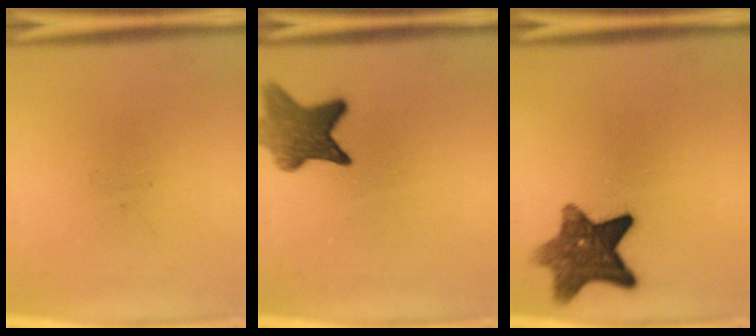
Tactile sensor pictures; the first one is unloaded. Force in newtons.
{"total": 7.1}
{"total": 9.7}